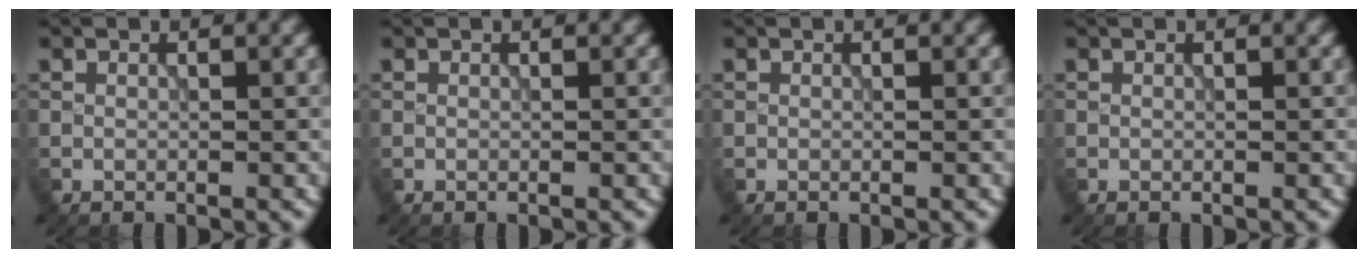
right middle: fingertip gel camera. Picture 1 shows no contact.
{"total": 0.0}
{"total": 0.0}
{"total": 0.0}